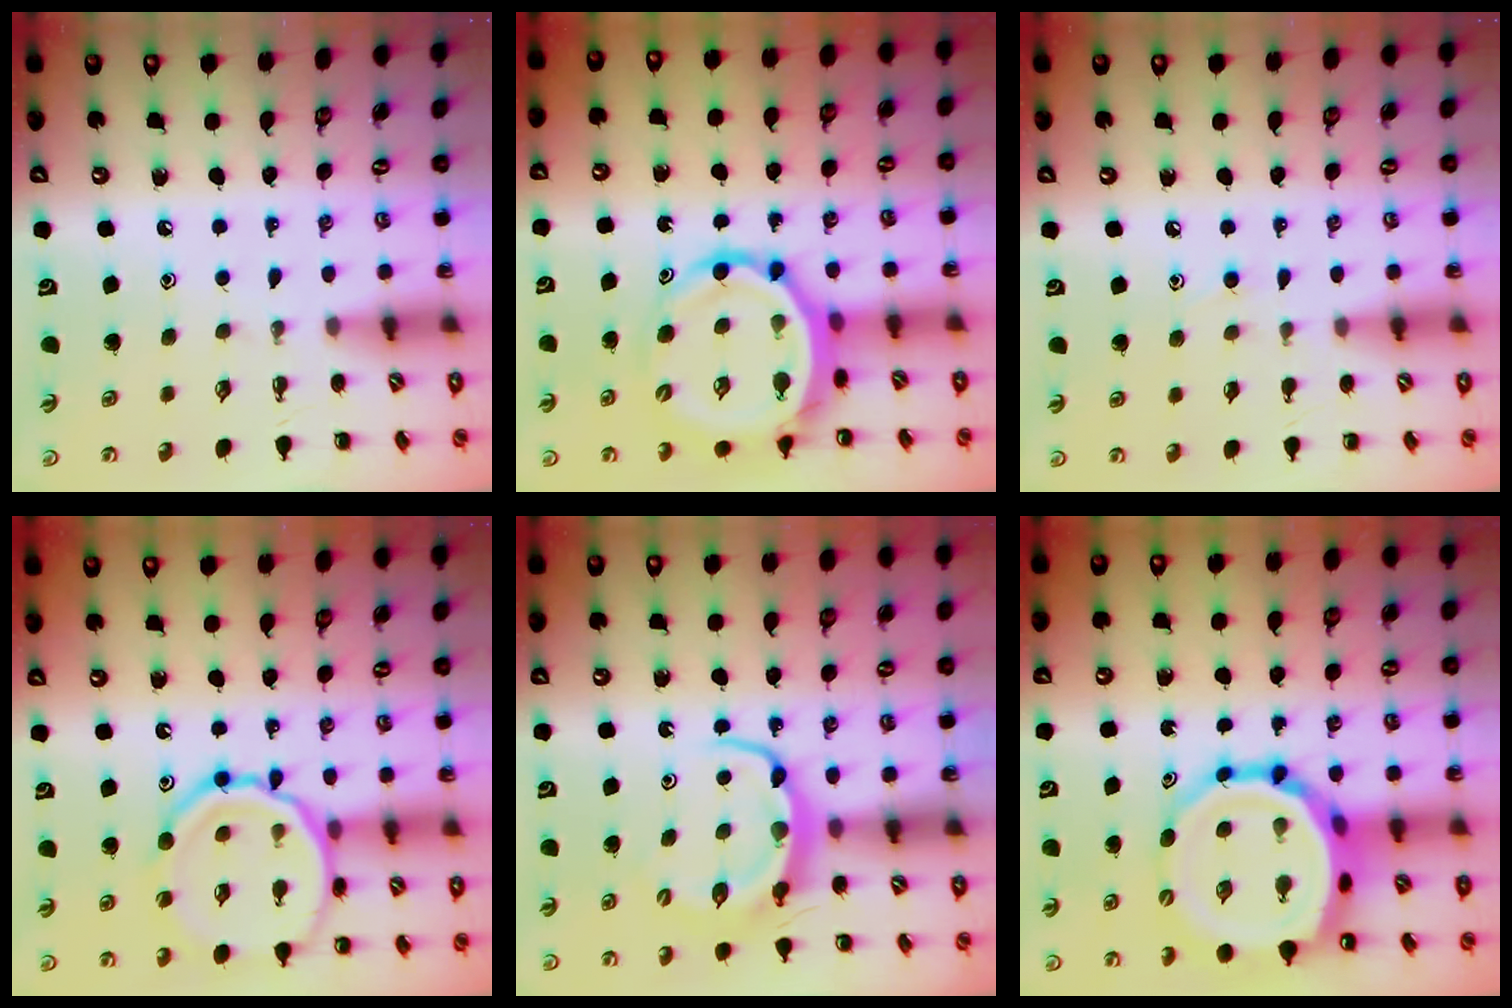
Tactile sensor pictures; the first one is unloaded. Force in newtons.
{"total": 10.1, "press": 9.5, "slide": 3.3}
{"total": 6.3, "press": 5.9, "slide": 2.3}
{"total": 16.0, "press": 16.0, "slide": 1.3}
{"total": 5.9, "press": 5.9, "slide": 0.4}
{"total": 13.1, "press": 12.6, "slide": 3.5}